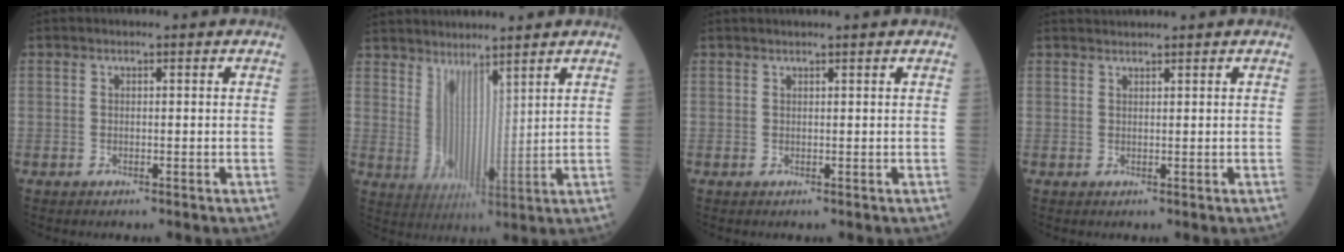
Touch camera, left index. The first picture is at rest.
{"total": 7.4, "force": [6.2, 2.2, 3.4], "torque": [-0.081, 0.000, 0.132]}
{"total": 2.1, "force": [1.9, -0.4, 0.8], "torque": [-0.012, 0.016, 0.032]}
{"total": 1.6, "force": [1.5, -0.5, 0.0], "torque": [-0.004, 0.014, 0.037]}